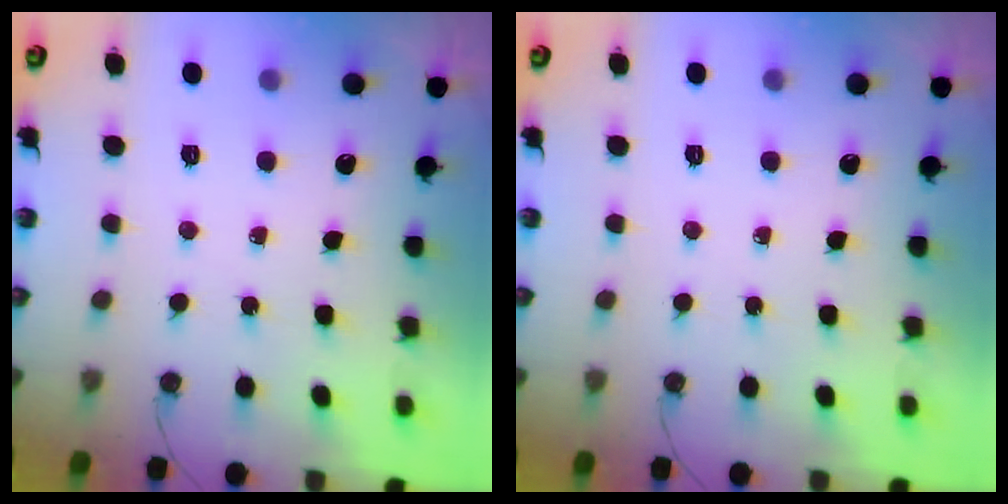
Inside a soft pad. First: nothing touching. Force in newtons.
{"total": 0.0}